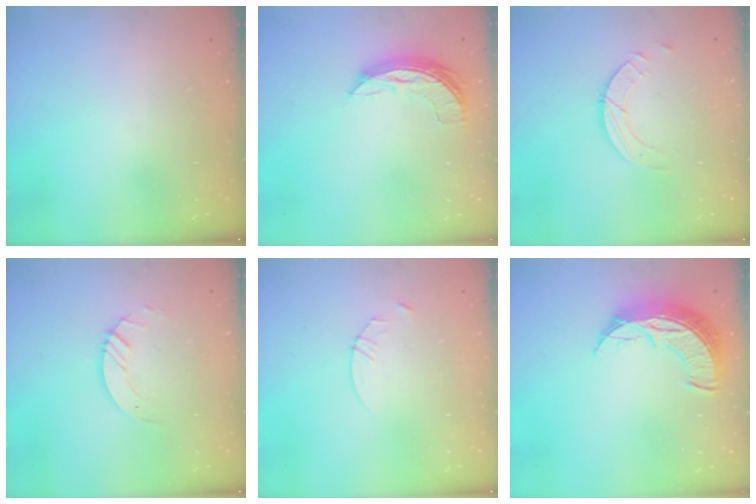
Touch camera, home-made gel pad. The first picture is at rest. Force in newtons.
{"total": 6.7, "press": 6.7, "slide": 0.4}
{"total": 3.4, "press": 3.4, "slide": 0.3}
{"total": 3.0, "press": 3.0, "slide": 0.3}
{"total": 2.9, "press": 2.9, "slide": 0.4}
{"total": 11.2, "press": 11.1, "slide": 0.9}